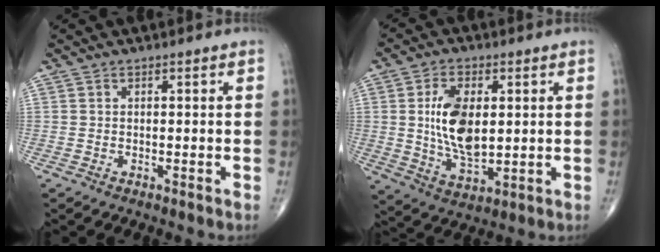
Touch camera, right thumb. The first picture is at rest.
{"total": 12.0, "force": [1.5, 6.4, 10.0], "torque": [-0.176, -0.014, 0.033]}